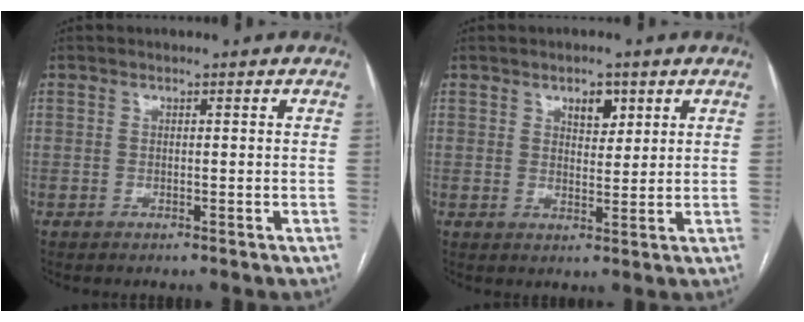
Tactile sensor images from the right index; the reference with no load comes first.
{"total": 3.6, "force": [2.0, 1.9, 2.3], "torque": [-0.034, 0.000, 0.032]}